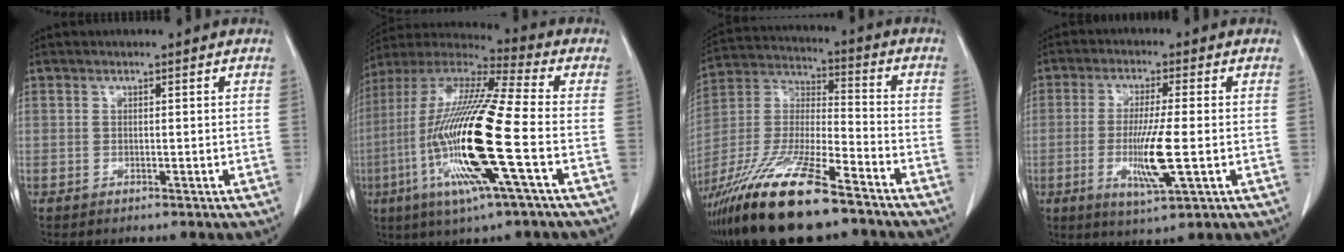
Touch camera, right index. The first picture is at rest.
{"total": 20.7, "force": [-5.1, 0.6, 20.1], "torque": [-0.428, -0.023, -0.108]}
{"total": 21.6, "force": [-15.4, 3.7, 14.7], "torque": [-0.321, -0.043, -0.286]}
{"total": 11.9, "force": [-2.9, 0.6, 11.6], "torque": [-0.224, -0.019, -0.055]}